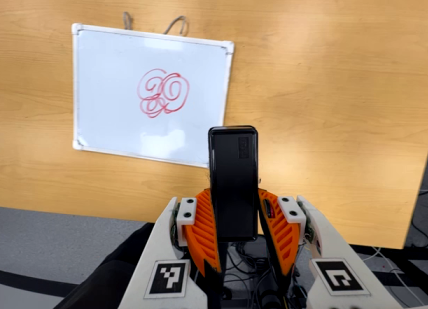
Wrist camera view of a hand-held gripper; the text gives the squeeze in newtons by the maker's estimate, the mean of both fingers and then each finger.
{"total": 4.8, "left": 3.4, "right": 6.3}